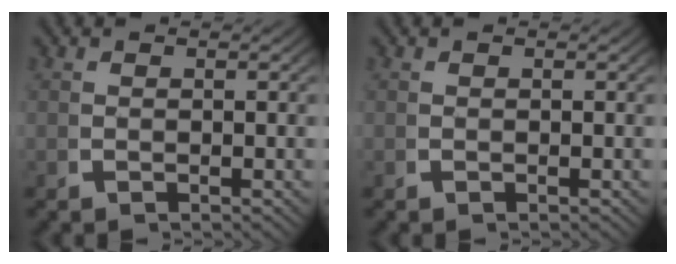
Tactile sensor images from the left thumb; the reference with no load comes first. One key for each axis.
{"total": 0.0}